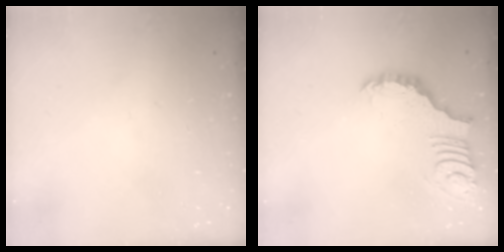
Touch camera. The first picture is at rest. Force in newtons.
{"total": 3.2, "press": 3.2, "slide": 0.2}